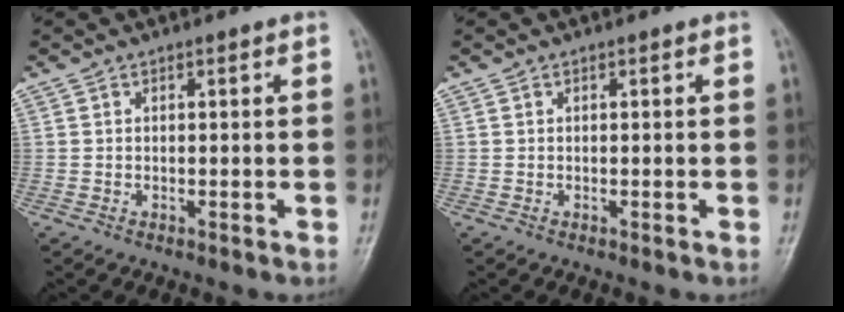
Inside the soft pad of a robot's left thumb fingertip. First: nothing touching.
{"total": 0.0}